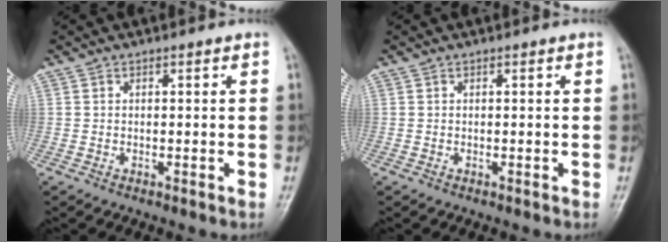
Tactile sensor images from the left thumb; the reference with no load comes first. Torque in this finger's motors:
{"motor_torque": [0.00, 0.00, 0.00, -0.02, 0.00]}